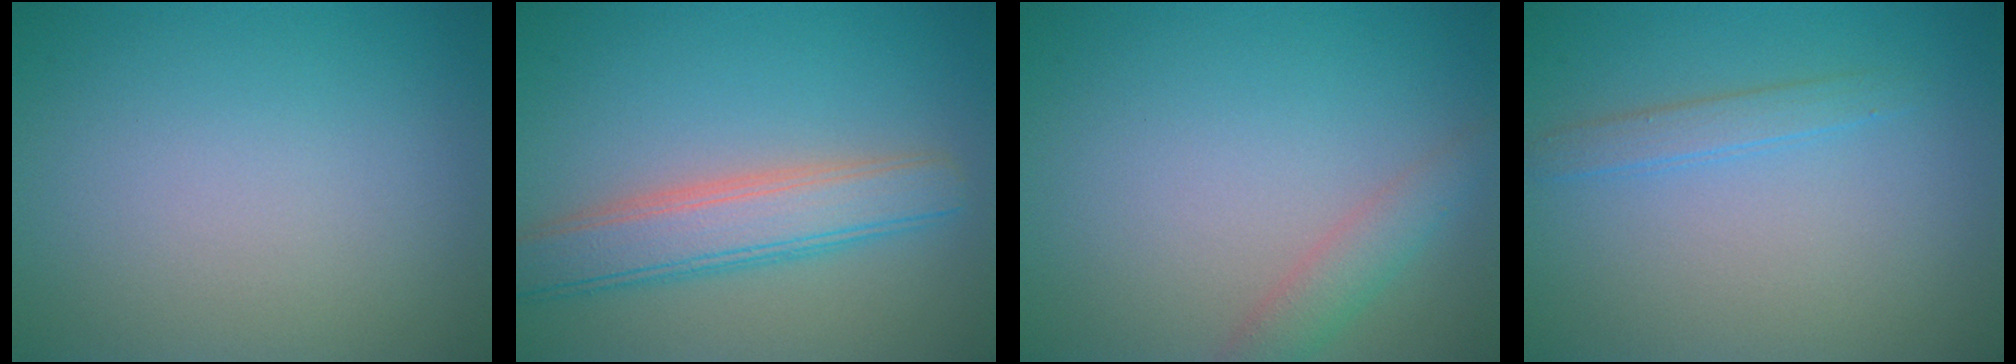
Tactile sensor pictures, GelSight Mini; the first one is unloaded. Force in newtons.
{"total": 5.1, "press": 5.1, "slide": 0.2}
{"total": 2.1, "press": 2.1, "slide": 0.2}
{"total": 1.6, "press": 1.6, "slide": 0.1}